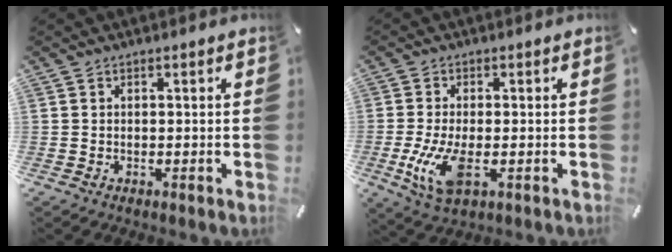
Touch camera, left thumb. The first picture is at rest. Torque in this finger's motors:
{"motor_torque": [0.66, 0.70, 0.54, -0.02, 0.14]}